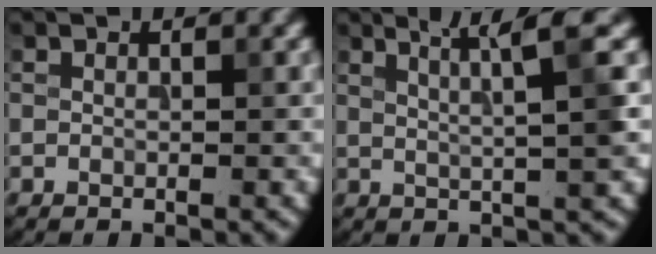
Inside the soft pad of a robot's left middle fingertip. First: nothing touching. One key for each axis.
{"total": 4.6, "fx": 2.1, "fy": 0.5, "fz": 4.1, "tx": -0.060, "ty": 0.009, "tz": 0.036}